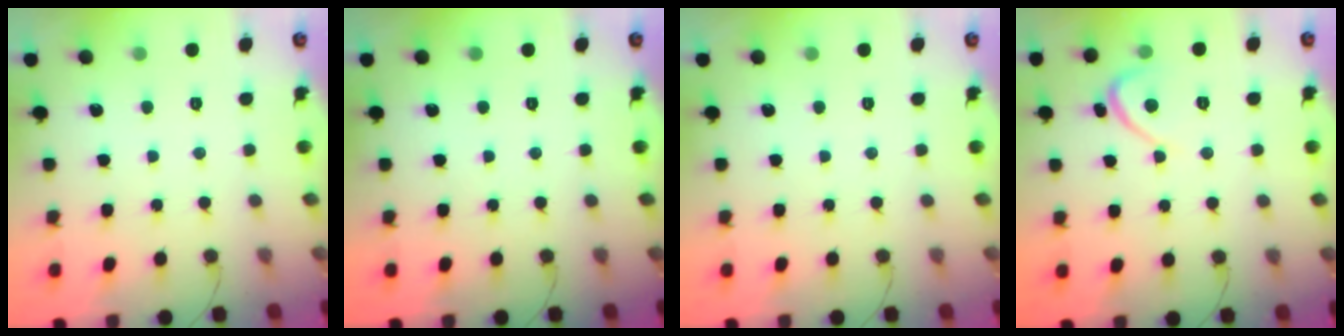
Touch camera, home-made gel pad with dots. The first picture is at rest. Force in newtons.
{"total": 0.0}
{"total": 0.0}
{"total": 3.1, "press": 3.1, "slide": 0.3}